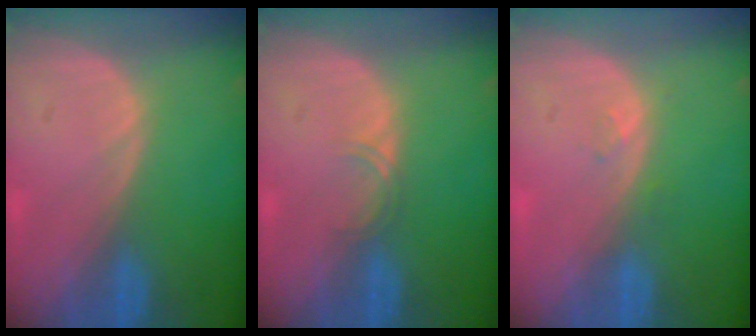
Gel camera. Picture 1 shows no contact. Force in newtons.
{"total": 1.4, "press": 1.4, "slide": 0.2}
{"total": 1.1, "press": 1.0, "slide": 0.4}